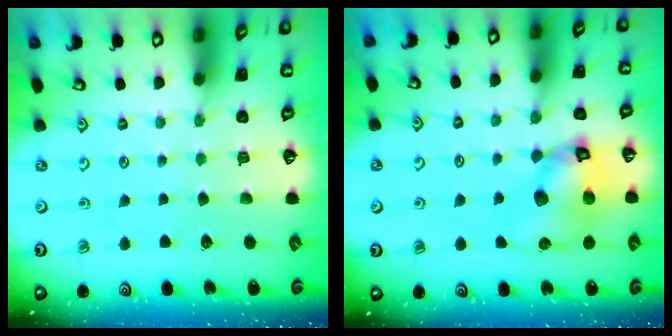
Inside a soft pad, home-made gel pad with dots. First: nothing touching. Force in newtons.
{"total": 12.9, "press": 12.8, "slide": 1.7}